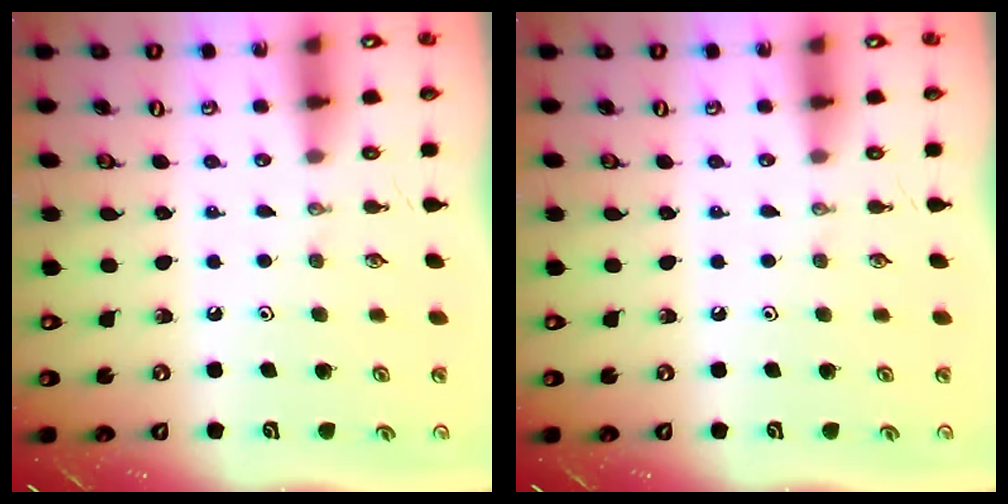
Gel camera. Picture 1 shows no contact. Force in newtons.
{"total": 0.0}